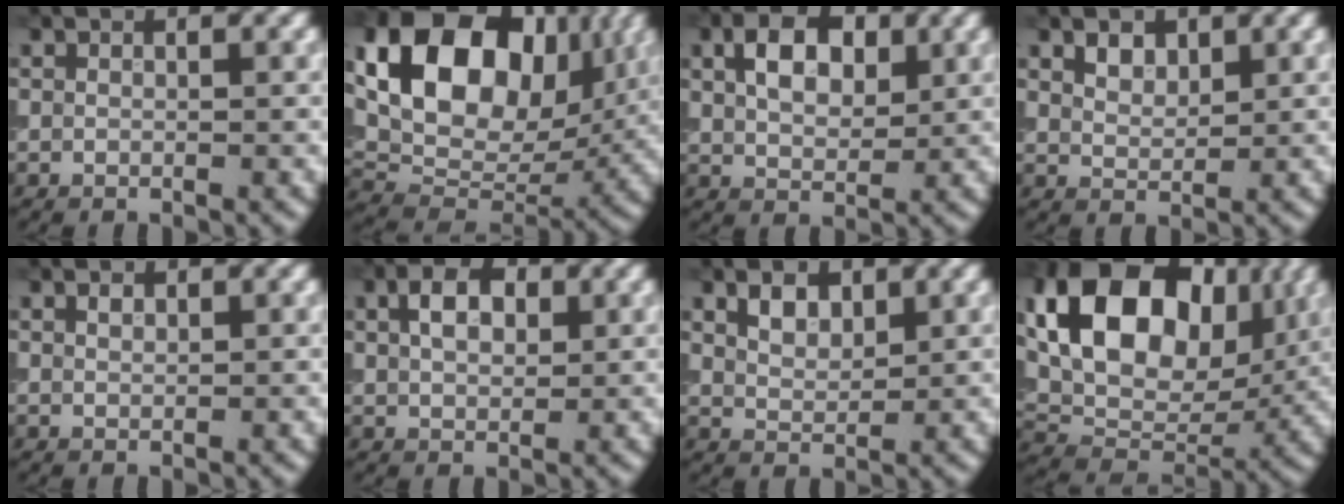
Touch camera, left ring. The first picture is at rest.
{"total": 16.4, "force": [5.5, 11.0, 10.8], "torque": [-0.203, 0.029, 0.102]}
{"total": 4.7, "force": [1.5, 3.0, 3.3], "torque": [-0.057, 0.007, 0.024]}
{"total": 1.8, "force": [1.2, 1.1, 0.8], "torque": [-0.015, 0.001, 0.025]}
{"total": 0.7, "force": [0.4, 0.4, 0.4], "torque": [-0.008, 0.001, 0.009]}
{"total": 3.6, "force": [1.1, 2.3, 2.6], "torque": [-0.048, 0.007, 0.017]}
{"total": 2.4, "force": [1.3, 1.4, 1.4], "torque": [-0.025, 0.002, 0.027]}
{"total": 14.0, "force": [4.2, 9.4, 9.4], "torque": [-0.157, 0.014, 0.072]}